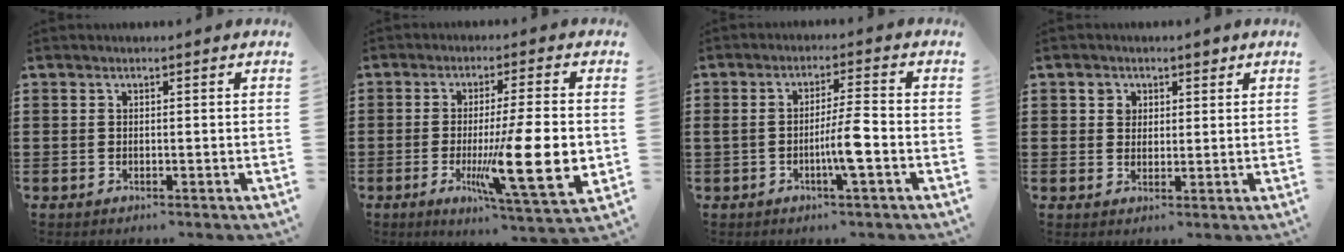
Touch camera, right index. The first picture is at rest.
{"total": 14.6, "force": [-2.2, 2.3, 14.2], "torque": [-0.238, -0.020, -0.032]}
{"total": 5.7, "force": [-1.8, 0.3, 5.4], "torque": [-0.098, -0.004, -0.037]}
{"total": 2.7, "force": [1.3, 2.3, 0.7], "torque": [-0.017, 0.007, 0.021]}